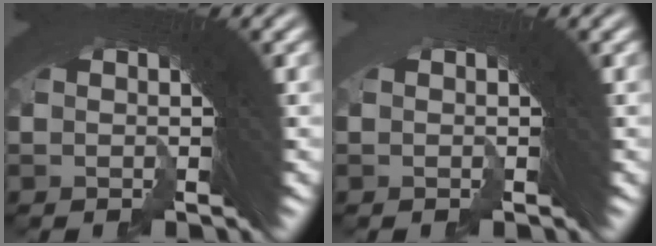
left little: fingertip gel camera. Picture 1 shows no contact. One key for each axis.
{"total": 2.9, "fx": -0.7, "fy": -1.8, "fz": -2.2, "tx": 0.031, "ty": -0.008, "tz": -0.007}